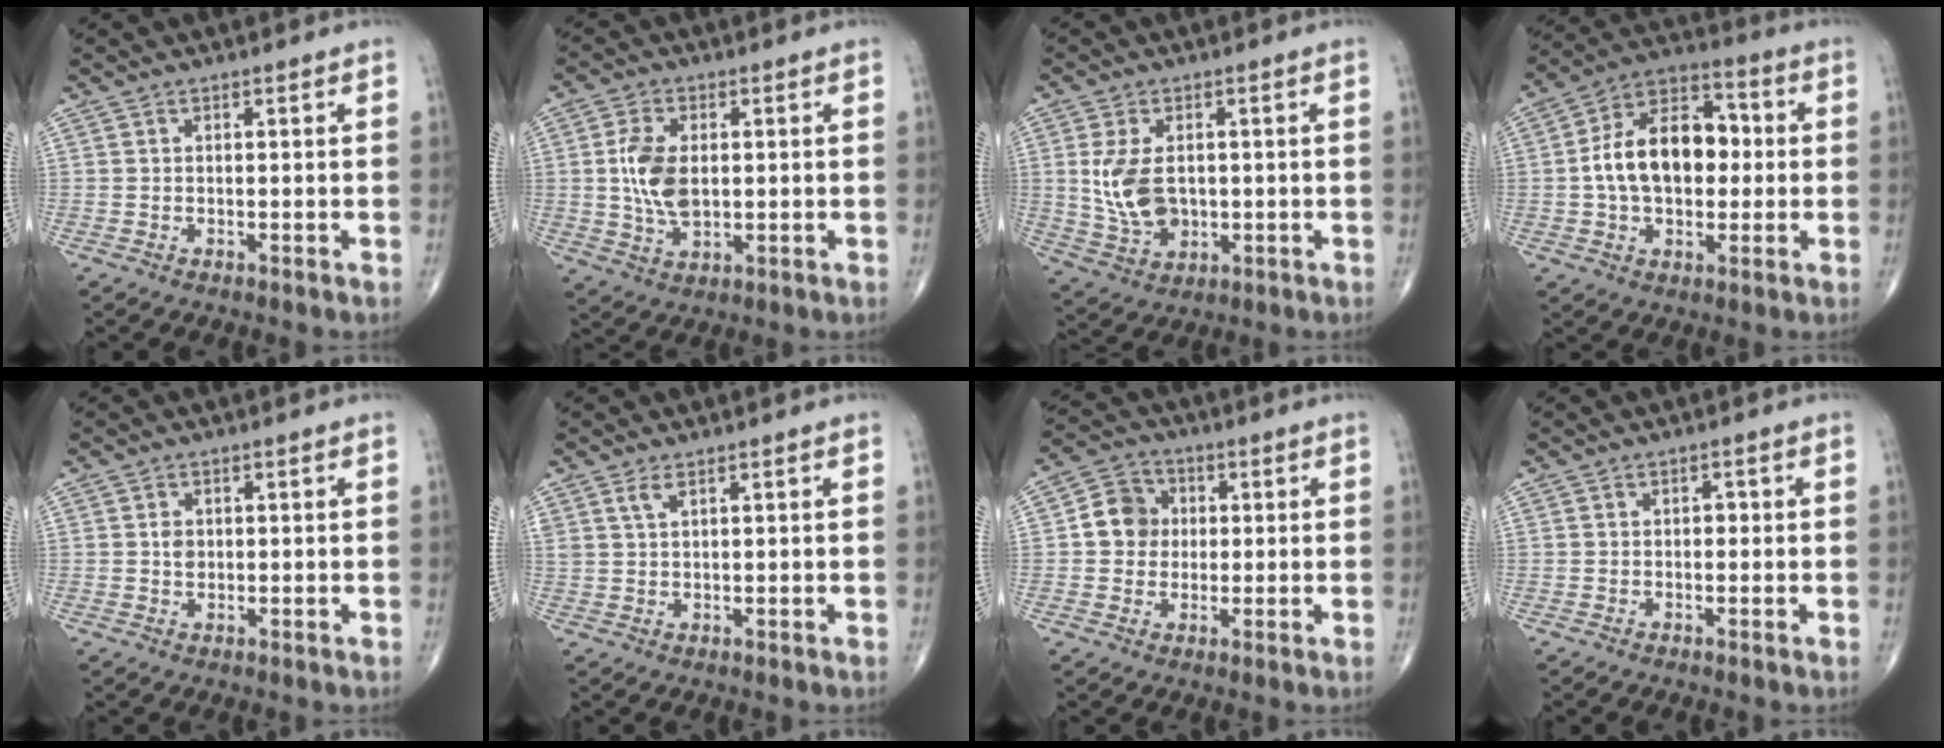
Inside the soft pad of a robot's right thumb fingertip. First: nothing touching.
{"total": 8.7, "force": [0.7, 5.1, 7.0], "torque": [-0.137, -0.004, 0.017]}
{"total": 9.3, "force": [0.6, 6.1, 7.0], "torque": [-0.130, -0.006, 0.024]}
{"total": 16.5, "force": [0.3, 10.5, 12.7], "torque": [-0.189, 0.033, -0.004]}
{"total": 1.8, "force": [0.2, 1.5, 1.1], "torque": [-0.012, 0.001, 0.004]}
{"total": 2.1, "force": [1.3, 0.8, 1.4], "torque": [-0.032, -0.001, 0.032]}
{"total": 7.5, "force": [0.6, 6.8, 3.2], "torque": [-0.030, 0.011, -0.002]}
{"total": 1.0, "force": [-0.1, 0.8, 0.7], "torque": [-0.002, 0.003, -0.006]}